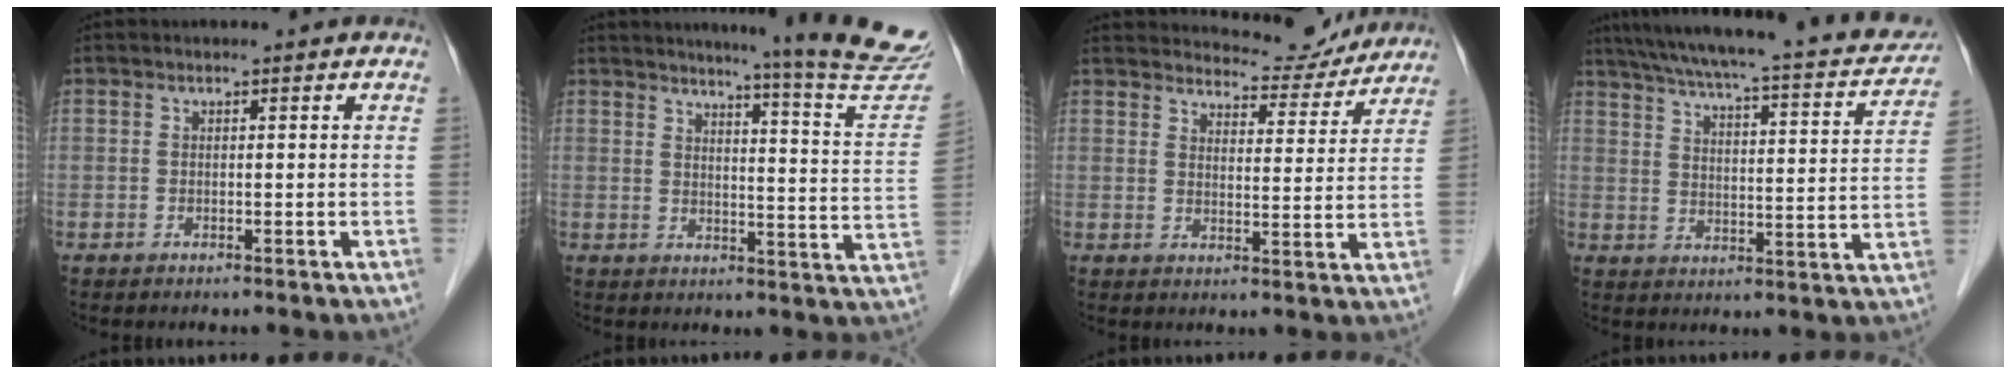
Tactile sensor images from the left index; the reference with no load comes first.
{"total": 17.7, "force": [15.9, -1.6, 7.6], "torque": [-0.102, -0.109, 0.171]}
{"total": 9.5, "force": [9.1, 2.3, 1.1], "torque": [-0.008, -0.011, 0.110]}
{"total": 22.9, "force": [19.3, 3.9, 11.6], "torque": [-0.184, -0.010, 0.242]}